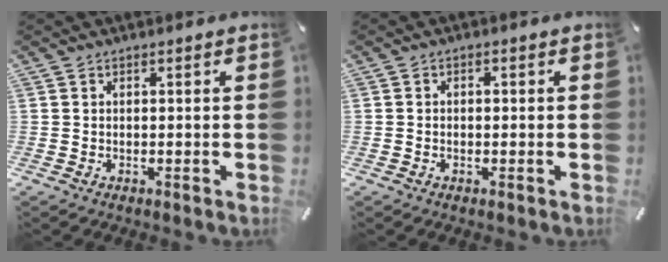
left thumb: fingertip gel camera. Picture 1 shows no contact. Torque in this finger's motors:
{"motor_torque": [-0.24, -0.46, 0.03, 0.15, -0.01]}